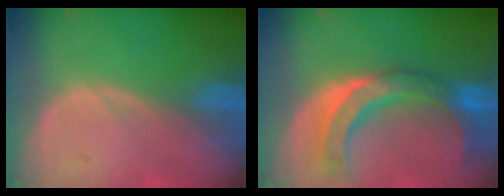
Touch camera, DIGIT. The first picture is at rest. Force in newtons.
{"total": 9.8, "press": 9.4, "slide": 2.9}